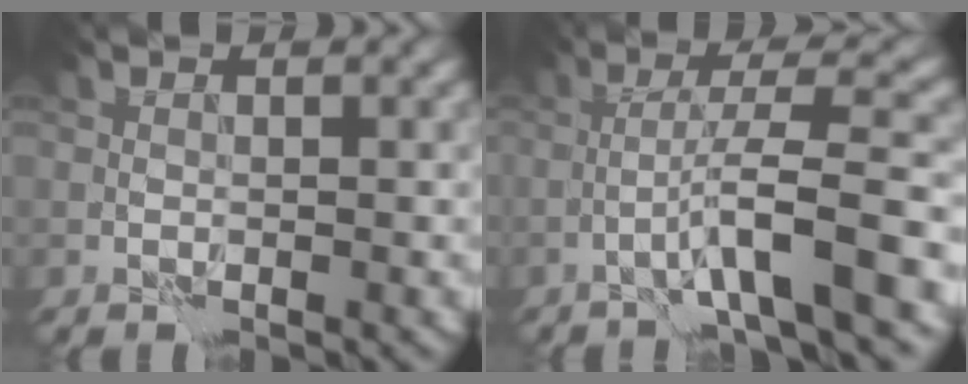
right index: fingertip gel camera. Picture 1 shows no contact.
{"total": 6.2, "force": [-2.4, 0.2, 5.7], "torque": [-0.097, 0.019, -0.042]}